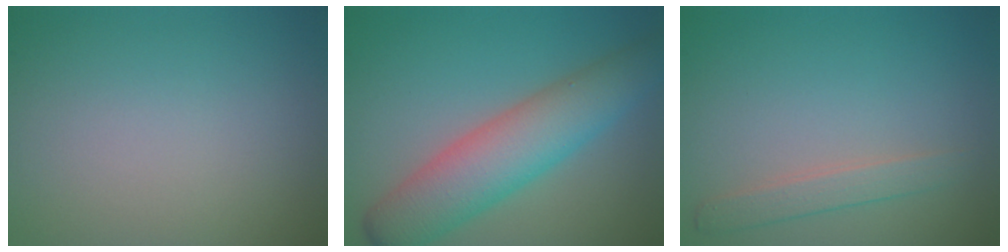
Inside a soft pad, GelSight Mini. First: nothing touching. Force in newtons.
{"total": 7.0, "press": 6.9, "slide": 0.2}
{"total": 1.7, "press": 1.7, "slide": 0.0}